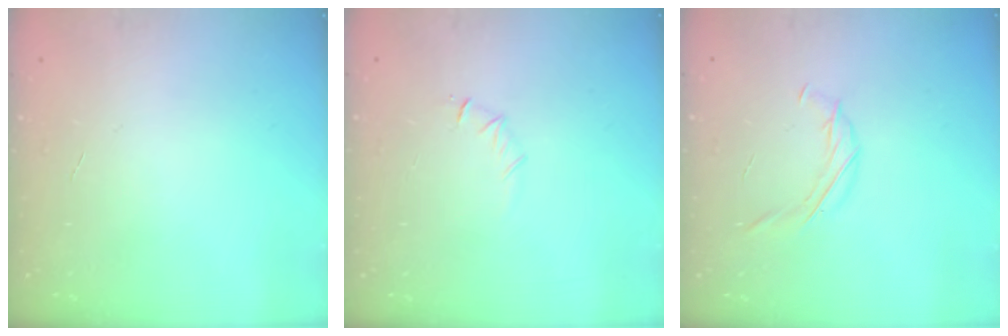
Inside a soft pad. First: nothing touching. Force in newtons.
{"total": 4.0, "press": 3.9, "slide": 1.1}
{"total": 7.5, "press": 7.2, "slide": 2.1}